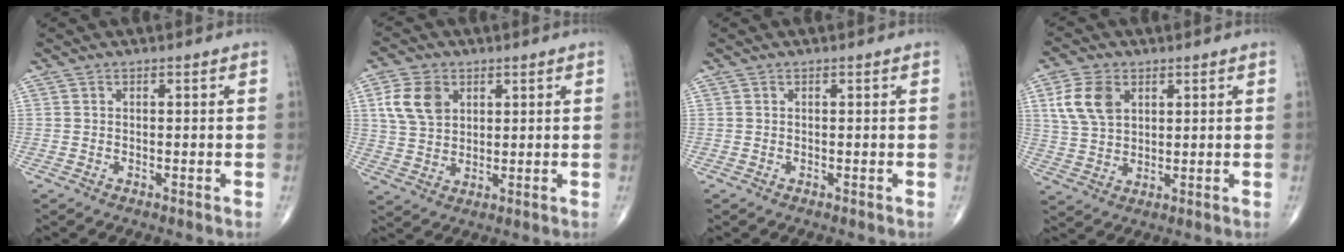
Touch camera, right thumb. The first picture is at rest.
{"total": 8.2, "force": [2.9, 5.9, 4.9], "torque": [-0.081, -0.006, 0.059]}
{"total": 0.0}
{"total": 8.5, "force": [3.2, 5.6, 5.5], "torque": [-0.102, -0.006, 0.065]}